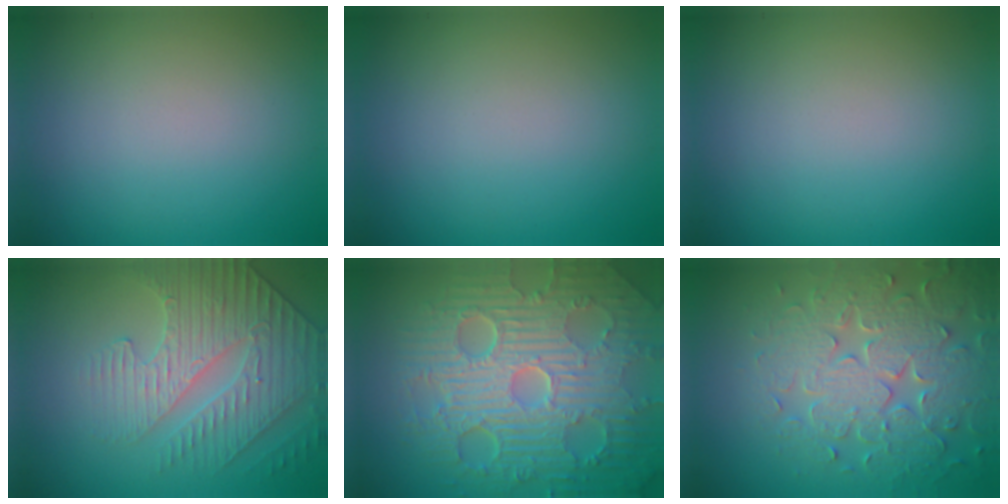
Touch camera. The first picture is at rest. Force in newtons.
{"total": 0.0}
{"total": 0.0}
{"total": 4.2, "press": 4.1, "slide": 0.6}
{"total": 11.6, "press": 7.5, "slide": 8.9}
{"total": 7.4, "press": 6.0, "slide": 4.3}